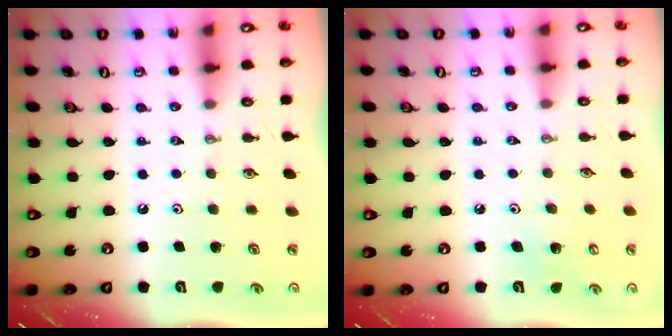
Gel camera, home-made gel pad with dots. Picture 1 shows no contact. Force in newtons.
{"total": 4.0, "press": 4.0, "slide": 0.3}